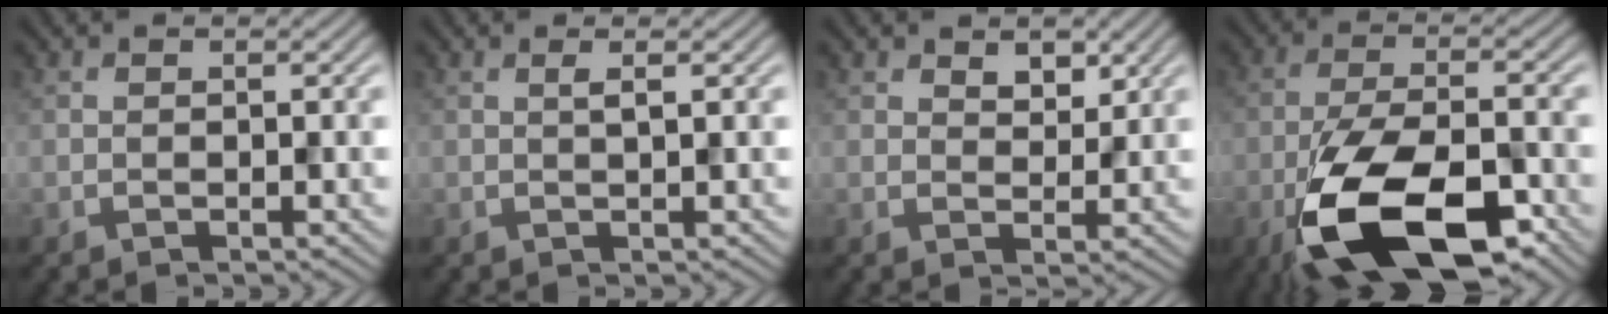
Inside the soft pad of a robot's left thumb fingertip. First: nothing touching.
{"total": 1.0, "force": [0.6, 0.0, 0.8], "torque": [-0.019, 0.003, 0.007]}
{"total": 2.9, "force": [2.0, 1.6, 1.4], "torque": [-0.023, -0.006, 0.036]}
{"total": 15.6, "force": [-7.7, 6.5, 11.9], "torque": [-0.234, -0.018, -0.150]}